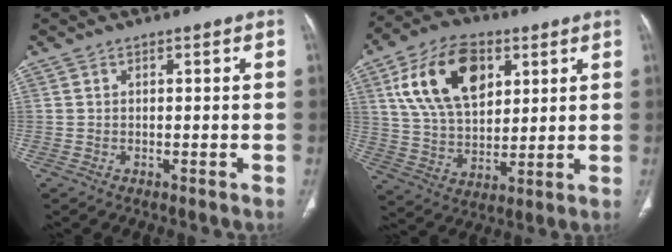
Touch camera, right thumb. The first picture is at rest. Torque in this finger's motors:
{"motor_torque": [-0.88, 0.85, 0.54, 0.19, 0.04]}